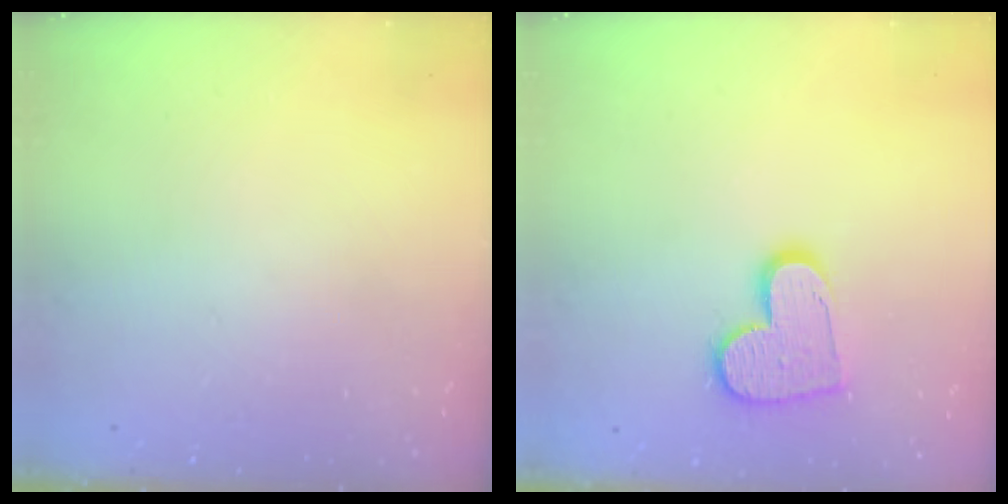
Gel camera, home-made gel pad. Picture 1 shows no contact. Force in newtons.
{"total": 13.0, "press": 13.0, "slide": 1.0}